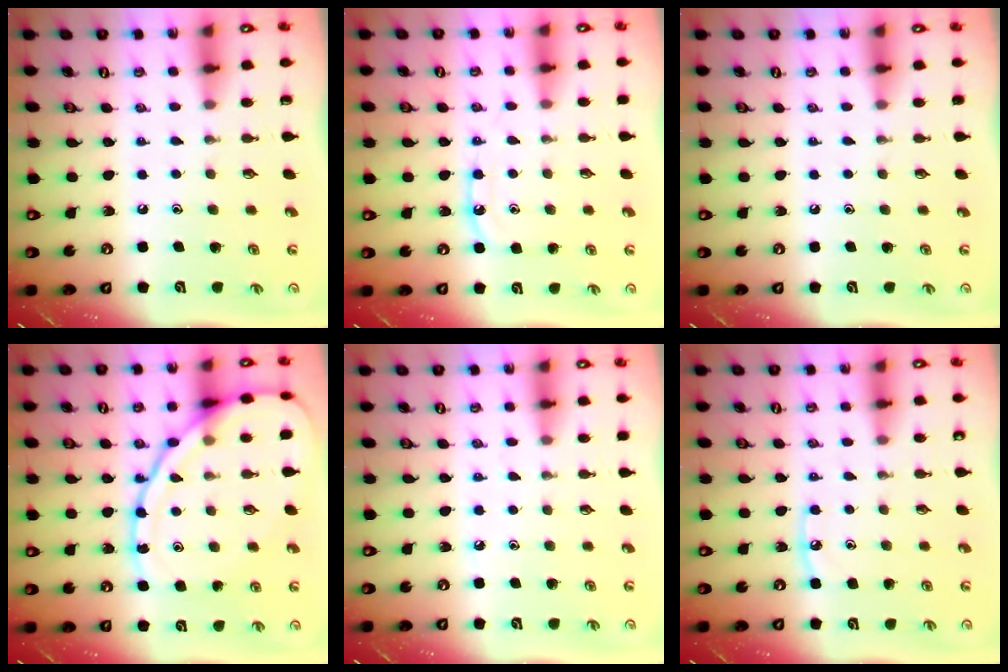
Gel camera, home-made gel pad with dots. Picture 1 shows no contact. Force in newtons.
{"total": 8.2, "press": 8.1, "slide": 0.9}
{"total": 0.0}
{"total": 15.6, "press": 15.5, "slide": 1.7}
{"total": 5.2, "press": 5.2, "slide": 0.7}
{"total": 5.3, "press": 5.3, "slide": 0.3}